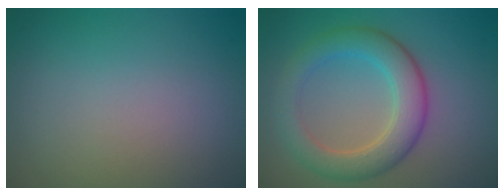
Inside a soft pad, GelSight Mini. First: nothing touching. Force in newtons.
{"total": 5.2, "press": 5.2, "slide": 0.2}